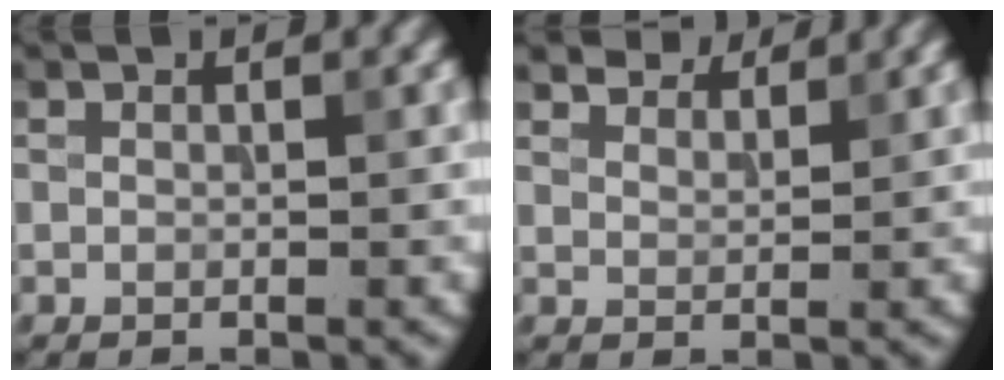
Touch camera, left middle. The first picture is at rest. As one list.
[{"total": 4.0, "force": [3.8, 0.8, 0.9], "torque": [-0.025, 0.002, 0.064]}]